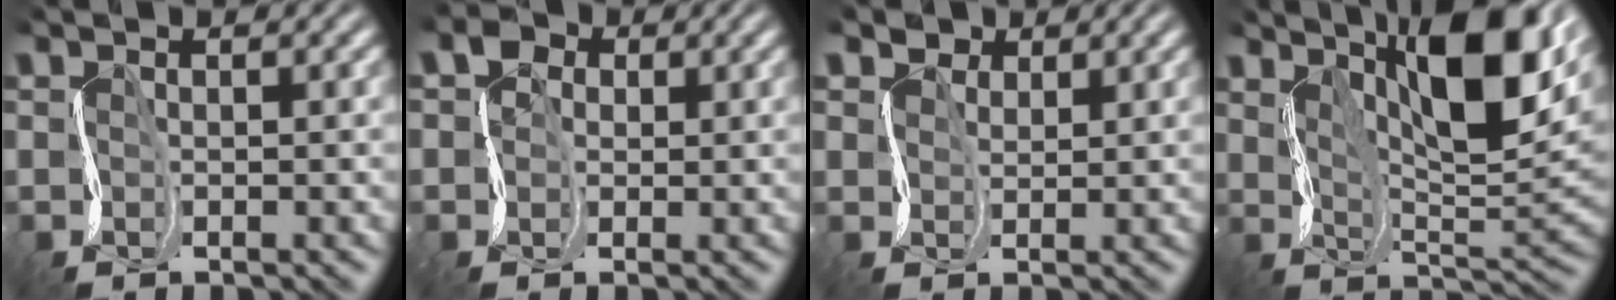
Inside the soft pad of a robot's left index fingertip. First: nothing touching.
{"total": 2.2, "force": [0.5, 2.1, -0.2], "torque": [0.008, 0.011, -0.003]}
{"total": 2.5, "force": [1.8, 1.6, -0.5], "torque": [0.005, 0.009, 0.027]}
{"total": 10.8, "force": [5.8, 3.2, 8.5], "torque": [-0.134, 0.012, 0.095]}